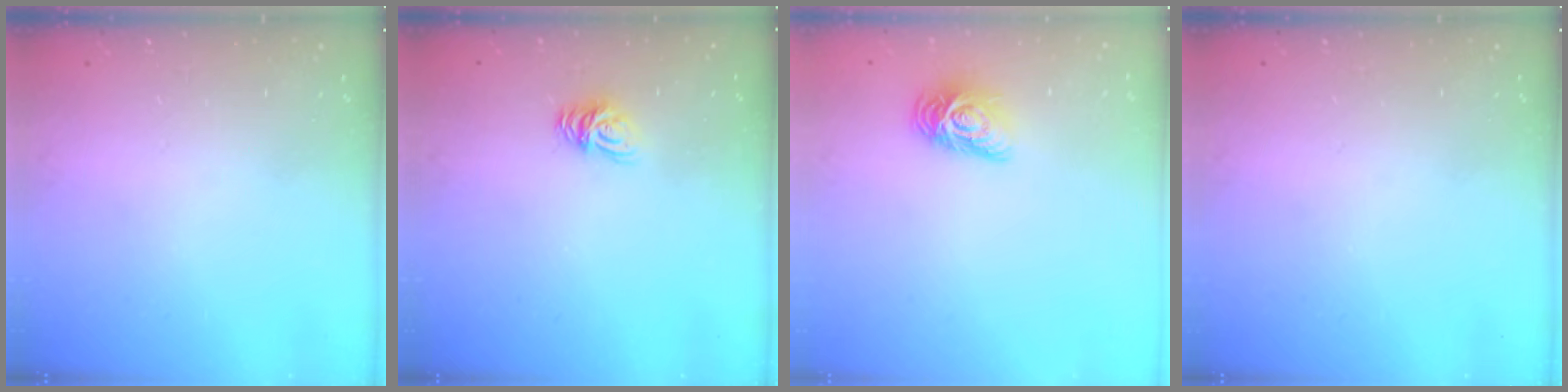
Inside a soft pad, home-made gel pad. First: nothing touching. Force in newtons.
{"total": 5.4, "press": 5.4, "slide": 0.4}
{"total": 8.6, "press": 8.6, "slide": 0.6}
{"total": 0.0}